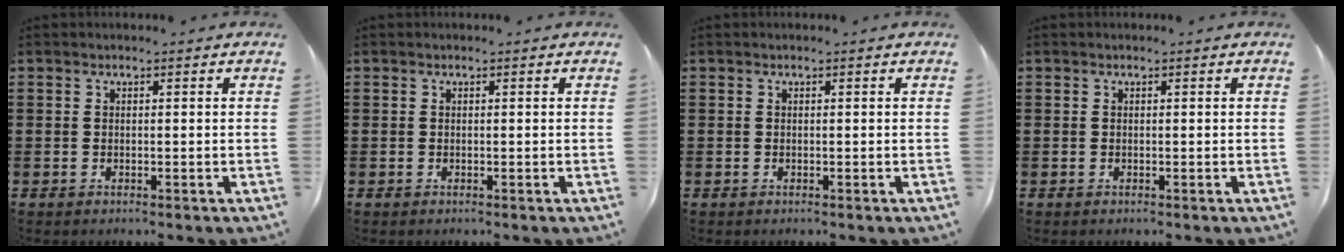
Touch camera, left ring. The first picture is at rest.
{"total": 0.0}
{"total": 0.0}
{"total": 0.0}